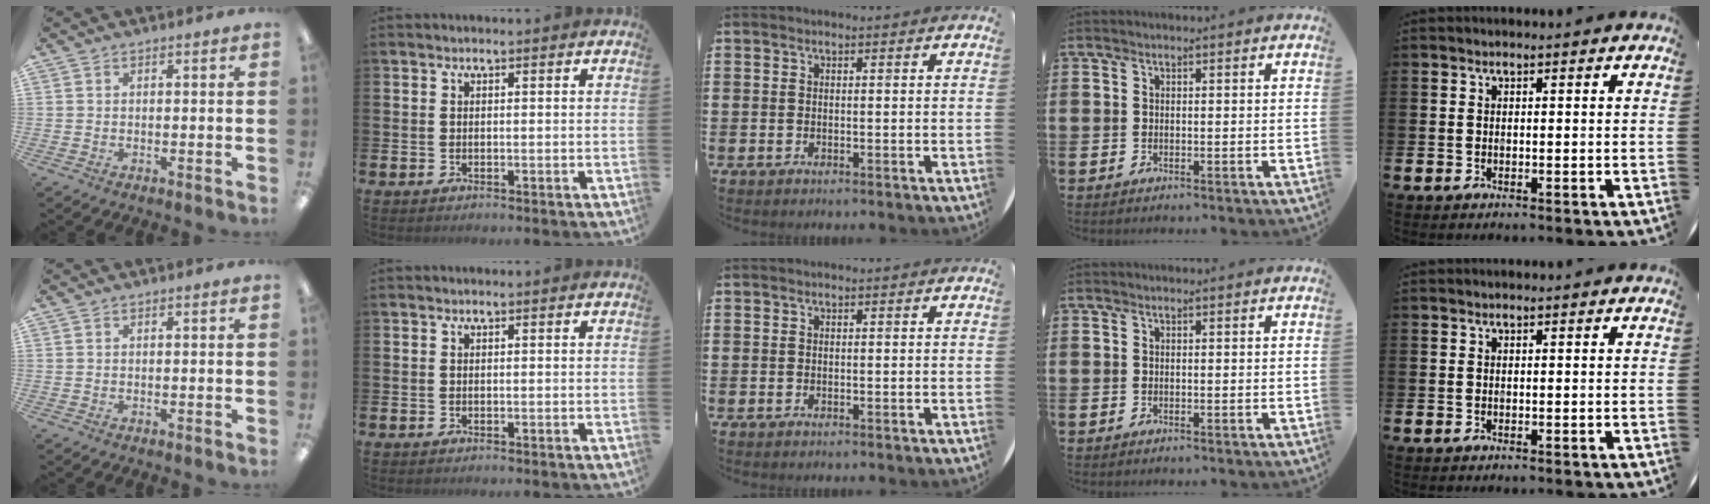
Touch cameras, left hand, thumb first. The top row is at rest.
{}